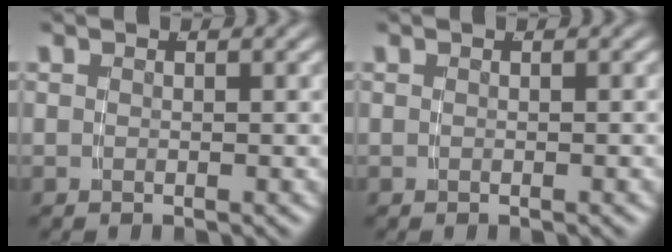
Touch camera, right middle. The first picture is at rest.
{"total": 0.0}